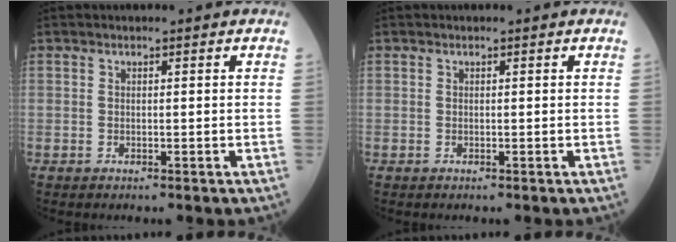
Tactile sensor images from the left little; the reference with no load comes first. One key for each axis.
{"total": 0.0}